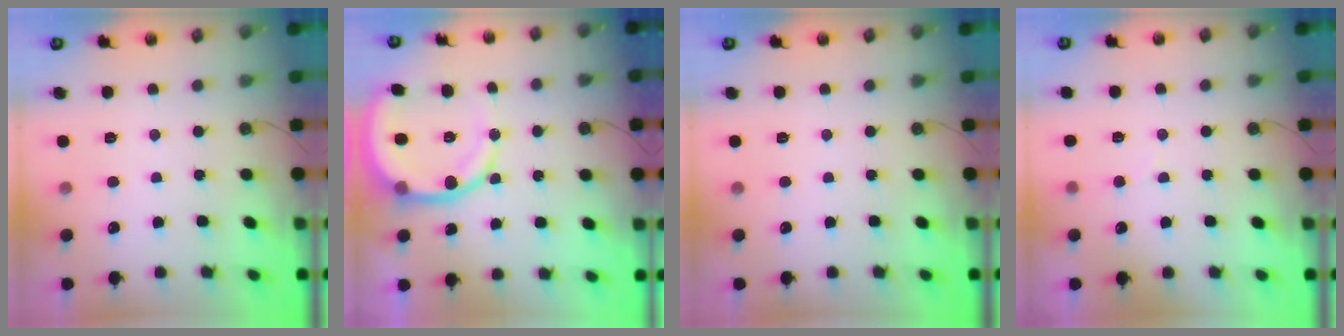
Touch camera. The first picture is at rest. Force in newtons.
{"total": 12.6, "press": 12.4, "slide": 2.6}
{"total": 0.0}
{"total": 4.9, "press": 4.8, "slide": 1.3}